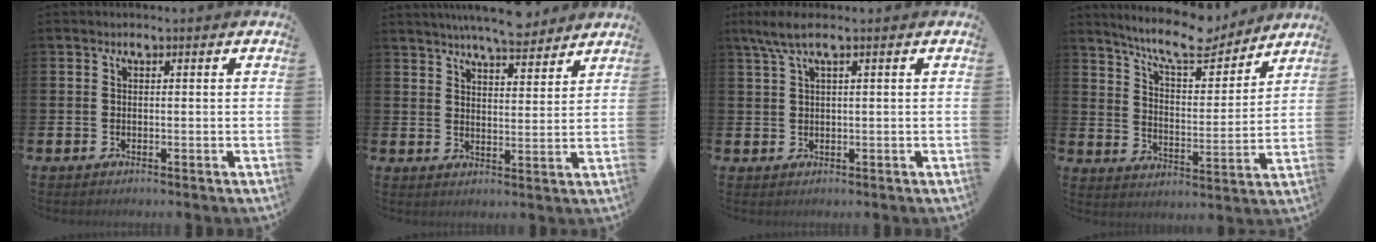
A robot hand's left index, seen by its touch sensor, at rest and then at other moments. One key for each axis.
{"total": 6.6, "fx": 6.4, "fy": 0.5, "fz": 1.6, "tx": -0.036, "ty": -0.030, "tz": 0.113}
{"total": 3.4, "fx": 1.8, "fy": 0.6, "fz": 2.9, "tx": -0.063, "ty": 0.007, "tz": 0.033}
{"total": 10.0, "fx": 9.1, "fy": 1.9, "fz": 3.8, "tx": -0.096, "ty": -0.050, "tz": 0.159}